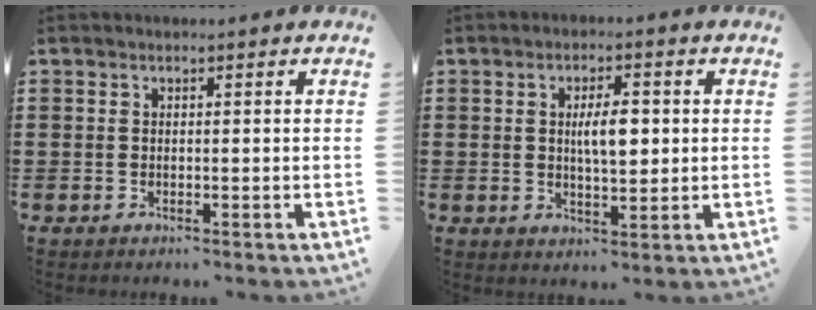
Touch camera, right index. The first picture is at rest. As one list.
[{"total": 5.5, "force": [0.7, 2.0, 5.1], "torque": [-0.082, 0.002, 0.005]}]